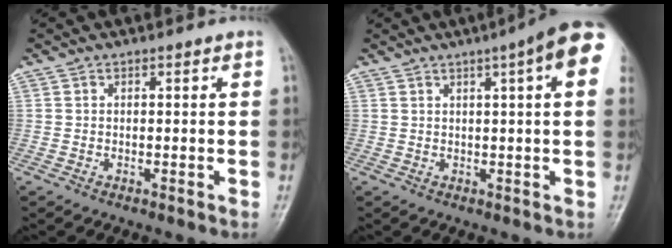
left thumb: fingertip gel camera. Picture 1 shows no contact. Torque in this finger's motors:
{"motor_torque": [-0.03, 0.28, 2.17, -0.59, 0.21]}